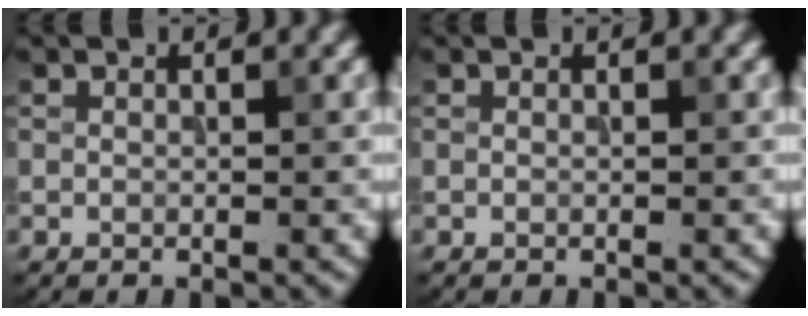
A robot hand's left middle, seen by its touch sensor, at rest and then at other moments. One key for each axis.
{"total": 0.0}